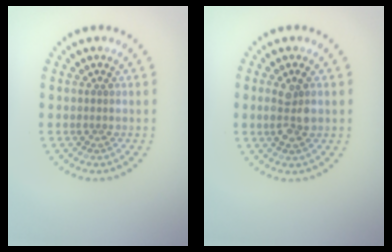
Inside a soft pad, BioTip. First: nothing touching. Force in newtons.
{"total": 2.4, "press": 2.4, "slide": 0.4}